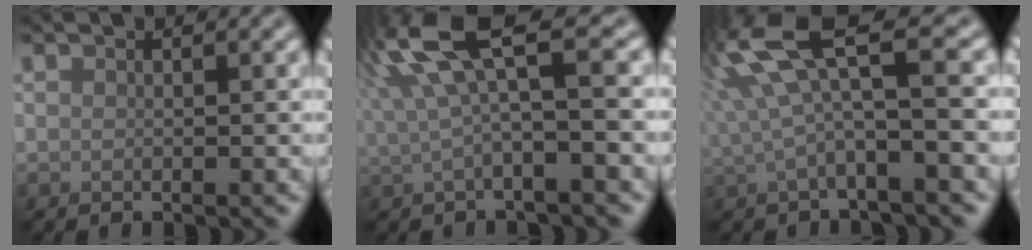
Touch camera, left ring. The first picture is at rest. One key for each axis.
{"total": 6.0, "fx": 2.2, "fy": 1.0, "fz": 5.5, "tx": -0.112, "ty": 0.013, "tz": 0.037}
{"total": 6.2, "fx": 1.6, "fy": 1.1, "fz": 5.9, "tx": -0.119, "ty": 0.008, "tz": 0.025}